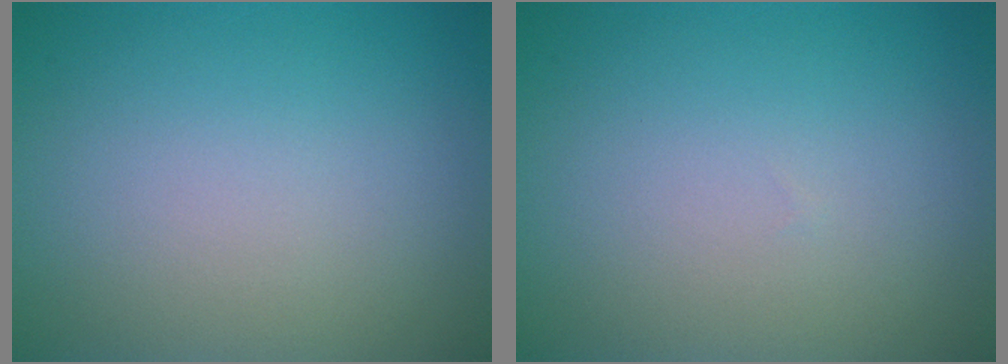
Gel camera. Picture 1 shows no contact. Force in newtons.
{"total": 0.0}